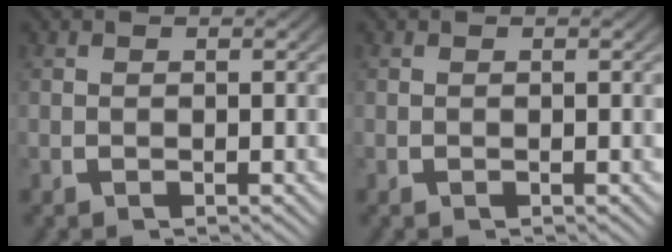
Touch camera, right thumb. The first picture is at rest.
{"total": 0.0}